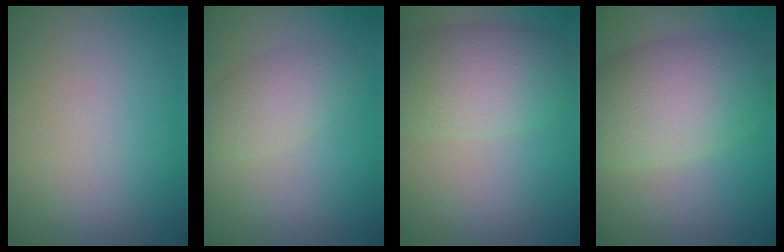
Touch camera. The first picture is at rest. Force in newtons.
{"total": 2.6, "press": 2.6, "slide": 0.1}
{"total": 5.7, "press": 5.7, "slide": 0.2}
{"total": 7.7, "press": 7.7, "slide": 0.2}